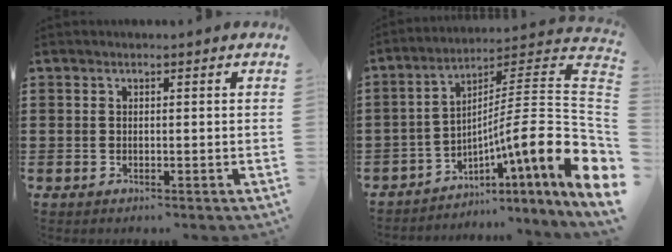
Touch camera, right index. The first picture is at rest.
{"total": 11.6, "force": [-3.9, 1.1, 10.8], "torque": [-0.160, -0.042, -0.088]}